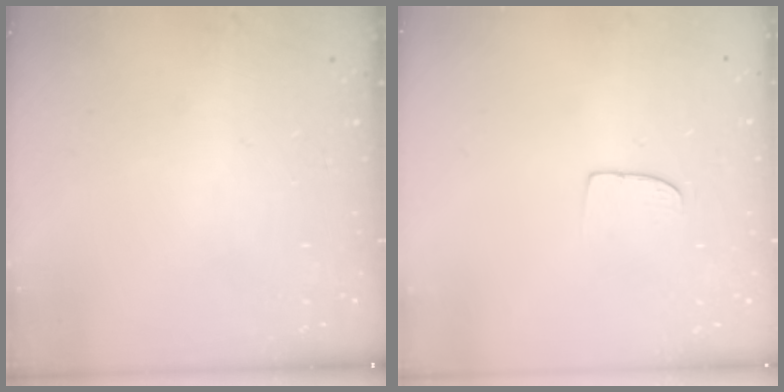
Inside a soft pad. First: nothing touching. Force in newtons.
{"total": 5.6, "press": 5.5, "slide": 0.5}